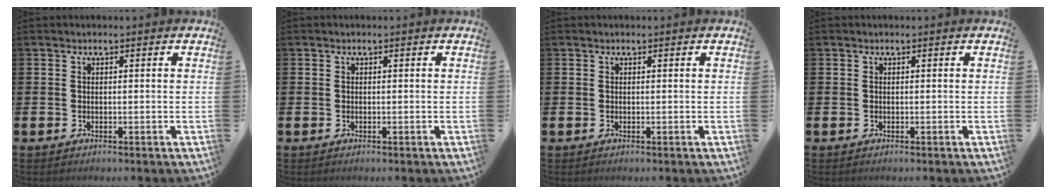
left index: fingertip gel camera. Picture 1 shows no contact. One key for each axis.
{"total": 0.0}
{"total": 0.0}
{"total": 0.0}